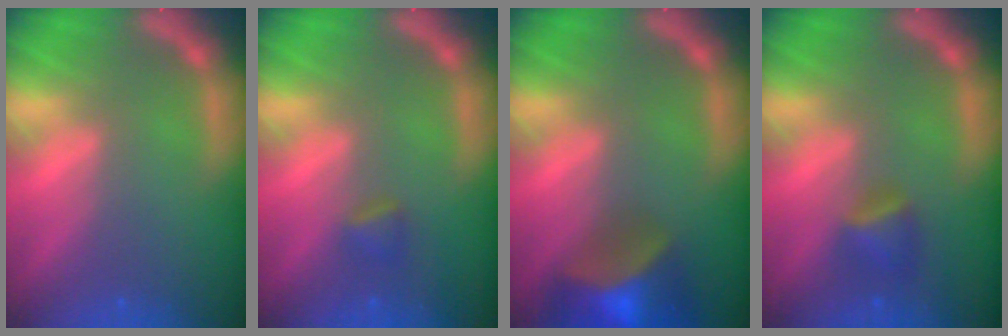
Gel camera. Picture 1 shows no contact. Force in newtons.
{"total": 1.4}
{"total": 9.0}
{"total": 2.4}